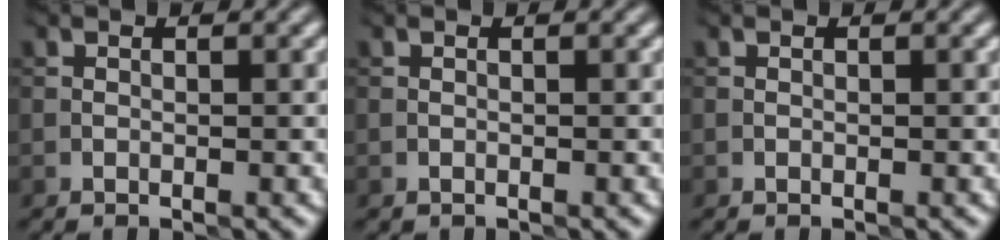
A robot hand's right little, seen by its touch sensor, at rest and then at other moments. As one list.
[{"total": 0.0}, {"total": 0.0}]